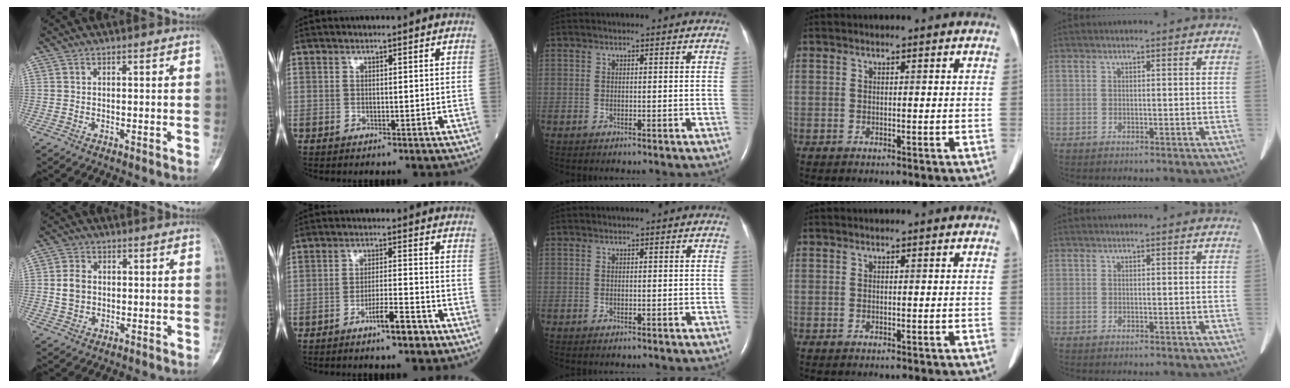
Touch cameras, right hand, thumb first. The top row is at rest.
{"thumb": {"total": 4.6, "force": [0.2, 3.8, 2.7], "torque": [-0.045, 0.004, 0.003]}, "index": {"total": 5.1, "force": [-3.4, 0.3, 3.9], "torque": [-0.063, -0.001, -0.058]}}